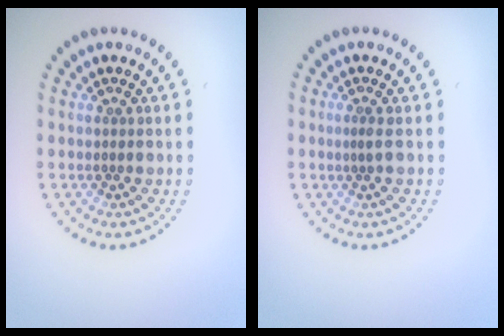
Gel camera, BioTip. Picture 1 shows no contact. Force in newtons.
{"total": 0.8, "press": 0.5, "slide": 0.6}